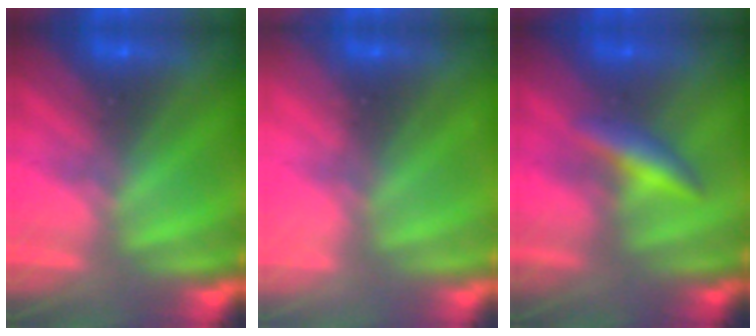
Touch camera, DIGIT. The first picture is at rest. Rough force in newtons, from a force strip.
{"total": 2.4}
{"total": 2.5}